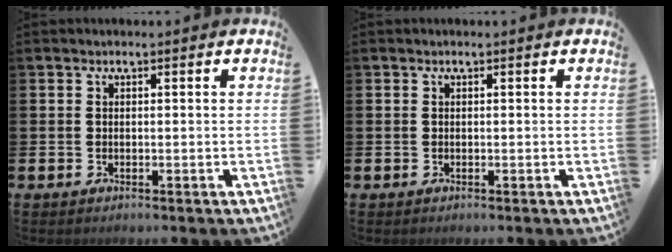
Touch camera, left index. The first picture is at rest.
{"total": 0.0}